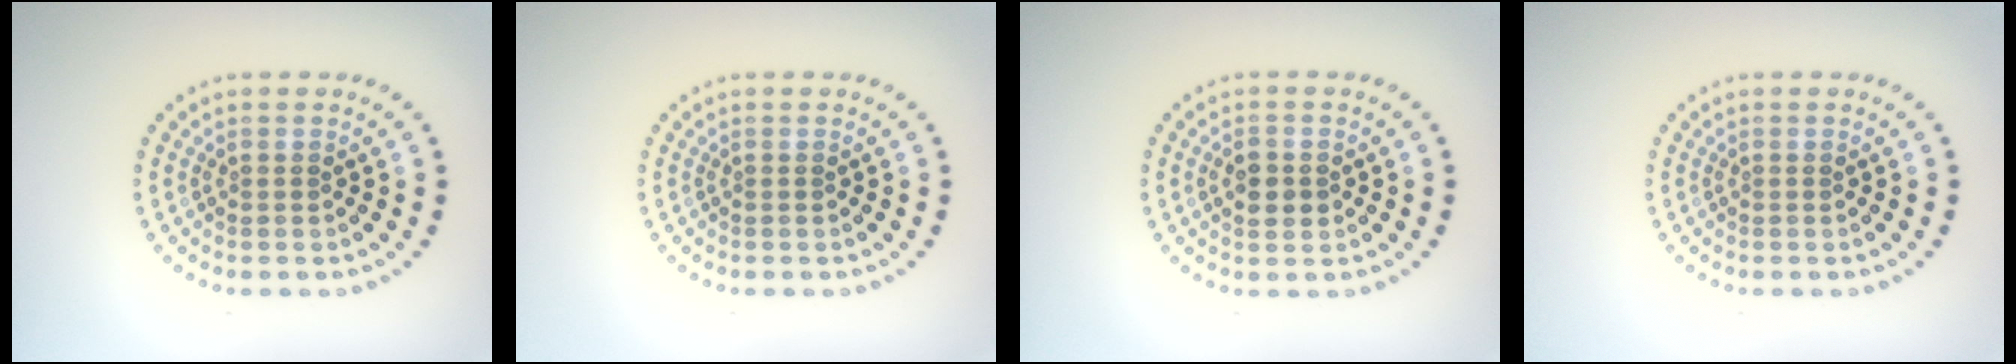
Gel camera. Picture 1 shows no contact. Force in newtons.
{"total": 0.0}
{"total": 2.5, "press": 2.5, "slide": 0.2}
{"total": 0.0}